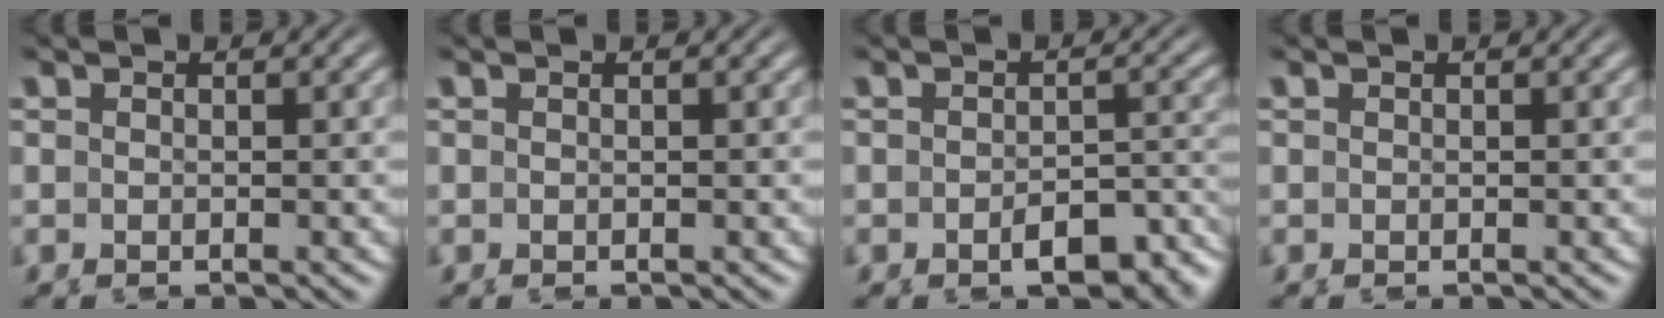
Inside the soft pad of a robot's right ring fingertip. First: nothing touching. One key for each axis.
{"total": 0.0}
{"total": 4.5, "fx": -3.3, "fy": 1.6, "fz": 2.6, "tx": -0.019, "ty": -0.005, "tz": -0.047}
{"total": 1.4, "fx": -0.4, "fy": -1.3, "fz": -0.4, "tx": 0.018, "ty": -0.011, "tz": 0.004}